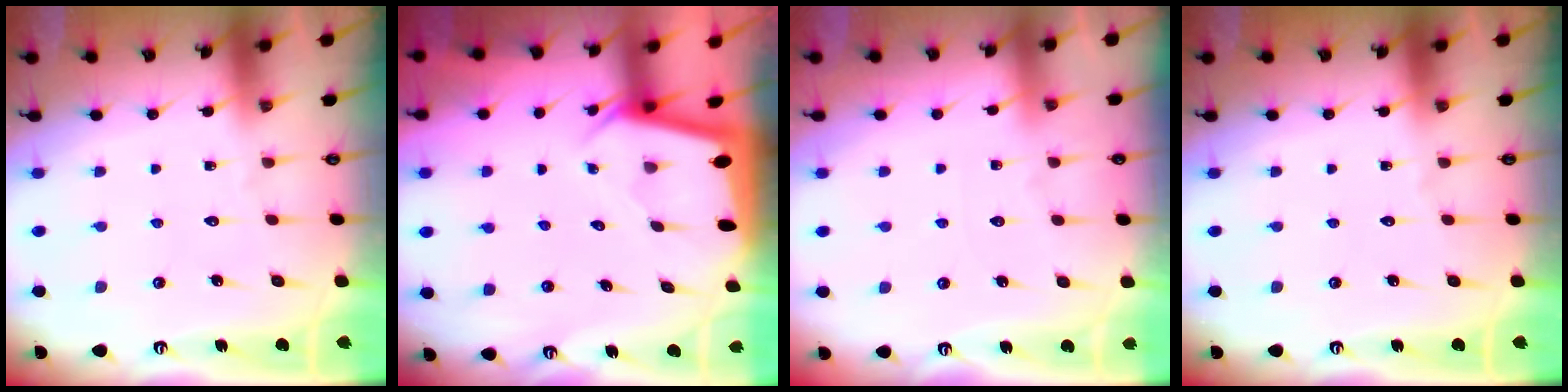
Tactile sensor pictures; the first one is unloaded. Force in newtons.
{"total": 2.0, "press": 2.0, "slide": 0.1}
{"total": 1.9, "press": 1.8, "slide": 0.4}
{"total": 0.0}